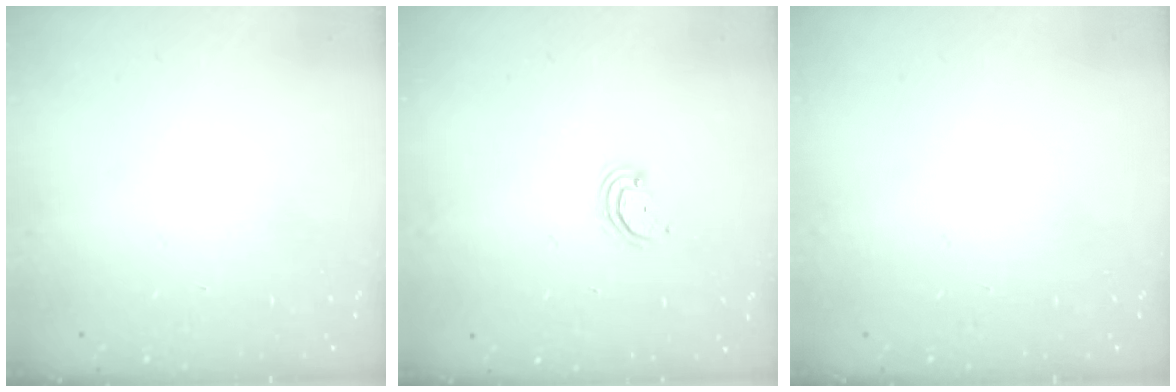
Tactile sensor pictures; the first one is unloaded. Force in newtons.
{"total": 2.9, "press": 2.9, "slide": 0.2}
{"total": 0.0}